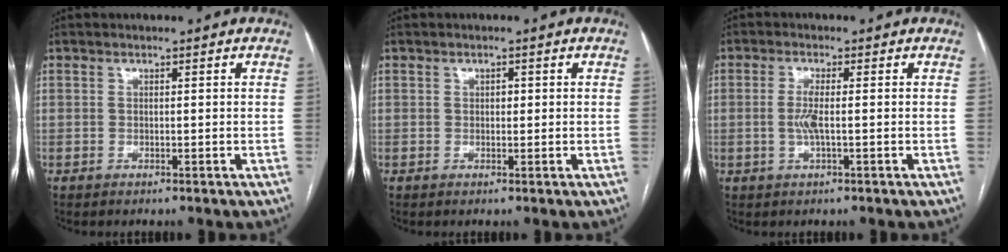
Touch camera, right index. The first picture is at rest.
{"total": 0.8, "force": [0.1, 0.5, 0.6], "torque": [-0.006, 0.002, 0.000]}
{"total": 3.0, "force": [-0.6, 0.2, 3.0], "torque": [-0.068, -0.002, -0.011]}